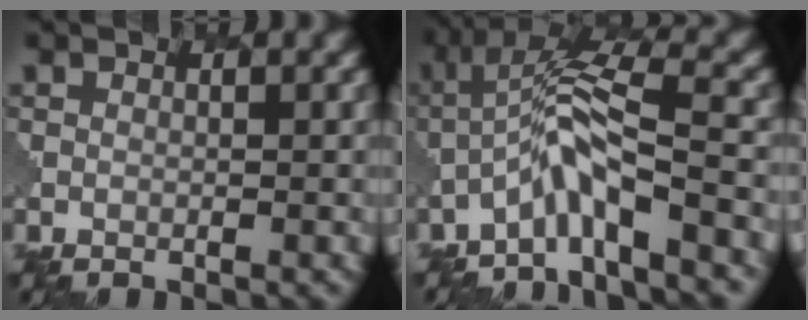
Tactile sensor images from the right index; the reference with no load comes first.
{"total": 5.5, "force": [-2.9, 0.8, 4.6], "torque": [-0.087, 0.015, -0.062]}